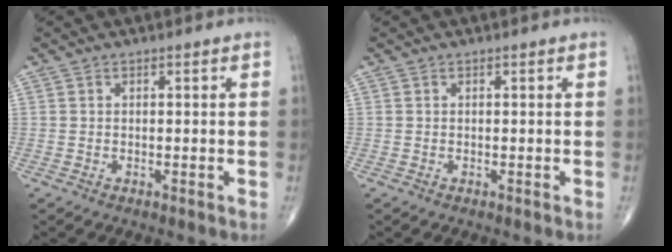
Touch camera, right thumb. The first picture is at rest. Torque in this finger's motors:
{"motor_torque": [0.00, 0.00, 0.00, 0.00, 0.00]}